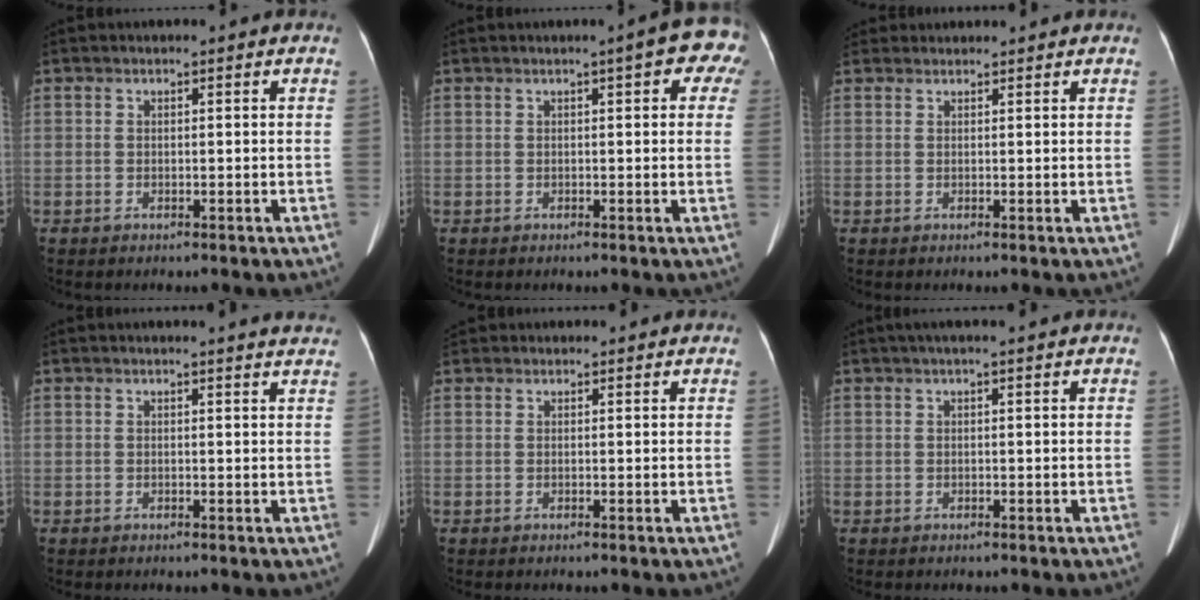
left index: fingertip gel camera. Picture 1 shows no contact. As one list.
[{"total": 7.0, "force": [3.5, 1.8, 5.9], "torque": [-0.056, 0.016, 0.028]}, {"total": 3.7, "force": [3.6, 0.8, 0.4], "torque": [-0.009, 0.031, 0.058]}, {"total": 8.3, "force": [8.0, 0.0, 2.3], "torque": [-0.024, -0.005, 0.067]}, {"total": 3.0, "force": [2.8, 0.9, 0.2], "torque": [-0.003, 0.022, 0.042]}, {"total": 5.0, "force": [4.1, 0.1, 2.9], "torque": [-0.039, 0.028, 0.061]}]